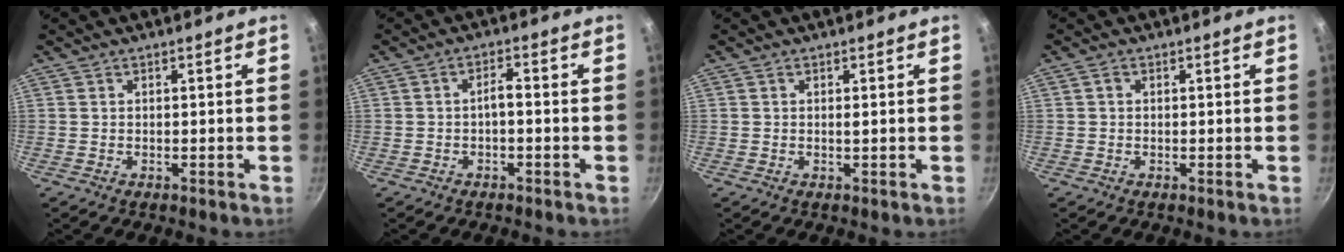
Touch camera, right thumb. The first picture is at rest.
{"total": 2.3, "force": [-0.8, 0.8, 2.0], "torque": [-0.038, 0.018, -0.016]}
{"total": 0.5, "force": [0.1, 0.1, 0.5], "torque": [-0.010, 0.000, 0.001]}
{"total": 1.0, "force": [0.2, 0.8, 0.6], "torque": [-0.010, 0.006, 0.002]}